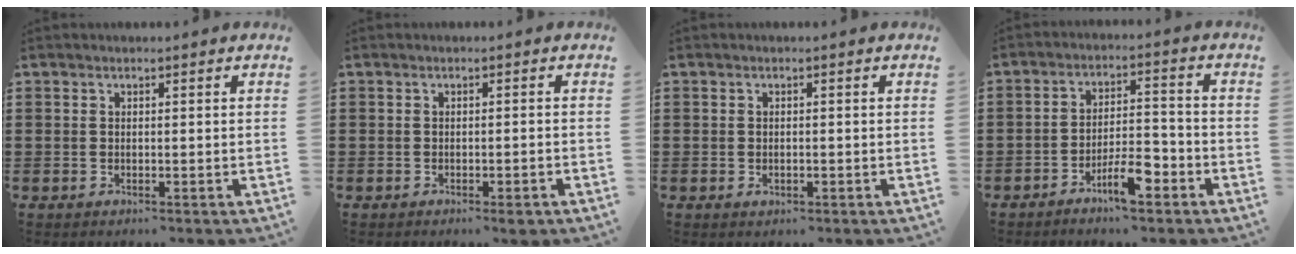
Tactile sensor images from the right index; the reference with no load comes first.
{"total": 1.5, "force": [-1.1, 0.0, 0.9], "torque": [-0.017, -0.003, -0.020]}
{"total": 0.8, "force": [-0.4, 0.4, 0.5], "torque": [-0.011, -0.003, -0.006]}
{"total": 6.6, "force": [-4.1, 2.1, 4.7], "torque": [-0.088, 0.009, -0.077]}